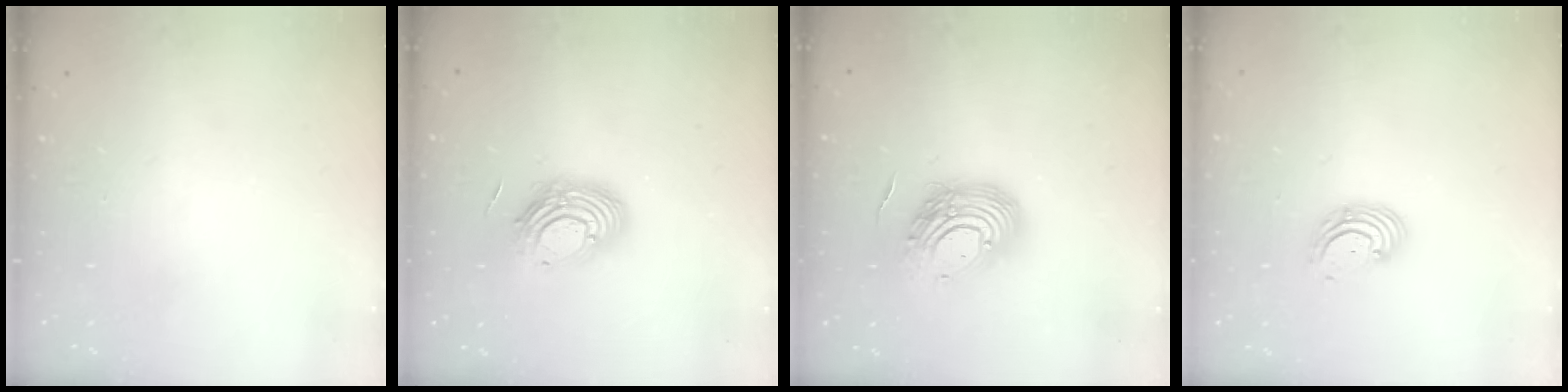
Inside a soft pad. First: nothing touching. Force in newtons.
{"total": 12.0, "press": 12.0, "slide": 1.1}
{"total": 14.8, "press": 14.7, "slide": 1.5}
{"total": 2.8, "press": 2.8, "slide": 0.2}